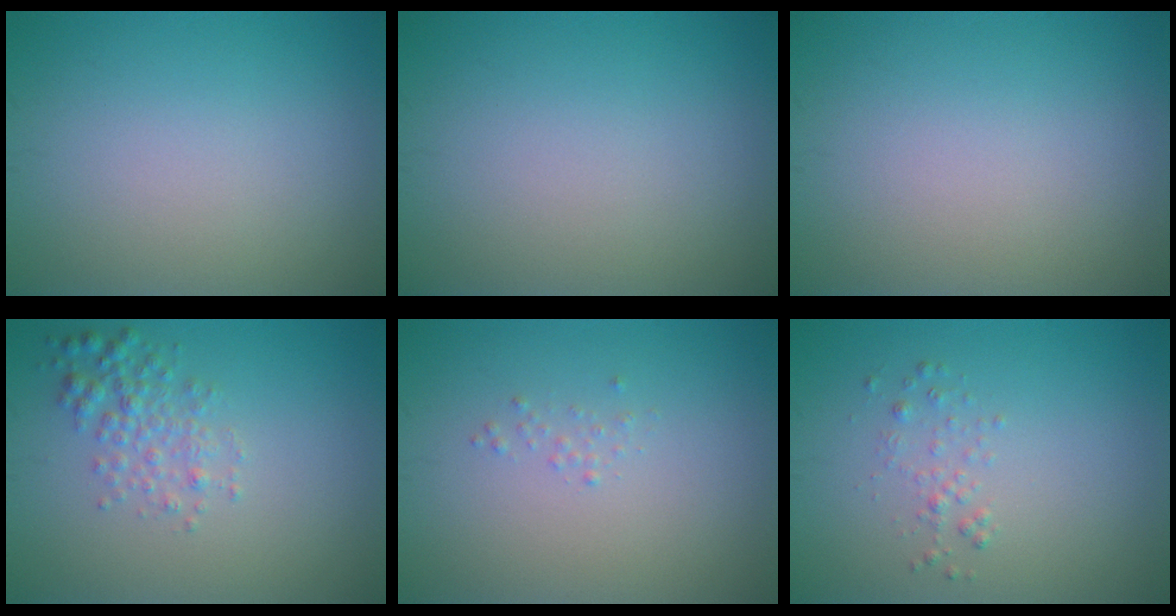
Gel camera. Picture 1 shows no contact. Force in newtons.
{"total": 0.0}
{"total": 0.0}
{"total": 2.4, "press": 2.4, "slide": 0.1}
{"total": 0.5, "press": 0.5, "slide": 0.0}
{"total": 1.0, "press": 1.0, "slide": 0.1}